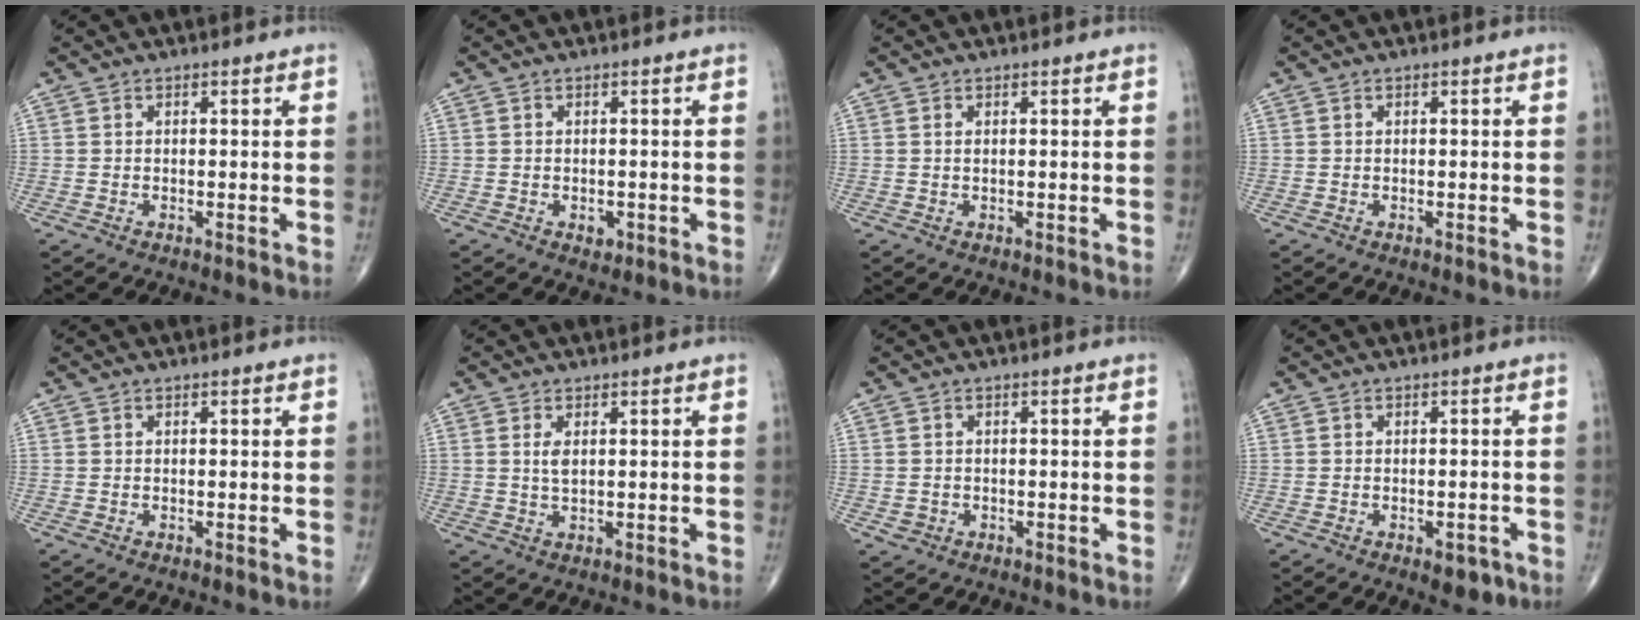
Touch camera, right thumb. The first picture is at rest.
{"total": 1.7, "force": [-0.6, 1.2, 1.0], "torque": [-0.011, 0.000, -0.005]}
{"total": 0.6, "force": [0.3, 0.2, 0.5], "torque": [-0.014, 0.003, 0.006]}
{"total": 0.0}
{"total": 0.0}
{"total": 2.4, "force": [0.7, 0.9, 2.1], "torque": [-0.043, -0.005, 0.019]}
{"total": 1.2, "force": [-0.3, 1.1, 0.2], "torque": [0.001, 0.004, -0.003]}
{"total": 3.4, "force": [-1.7, 1.8, 2.3], "torque": [-0.017, 0.006, -0.017]}